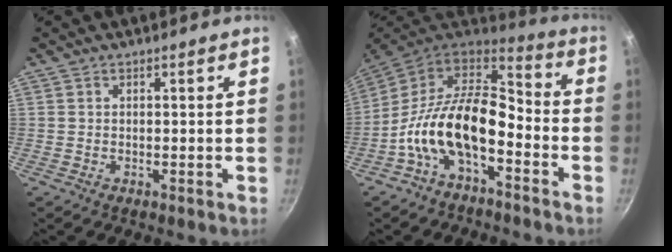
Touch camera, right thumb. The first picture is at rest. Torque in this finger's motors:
{"motor_torque": [1.38, 1.52, 1.37, -1.40, 0.21]}